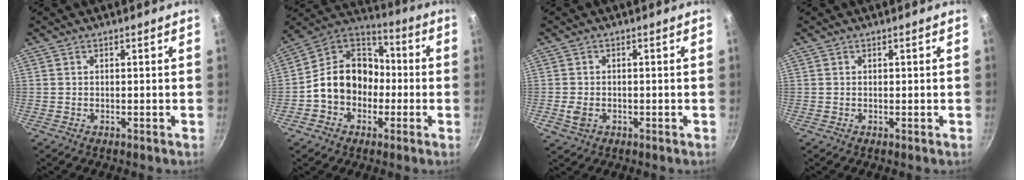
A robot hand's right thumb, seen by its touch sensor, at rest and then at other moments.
{"total": 14.8, "force": [-2.5, 12.1, 8.3], "torque": [-0.096, 0.053, -0.061]}
{"total": 3.3, "force": [-0.9, 2.5, 1.9], "torque": [-0.038, 0.005, -0.013]}
{"total": 0.0}